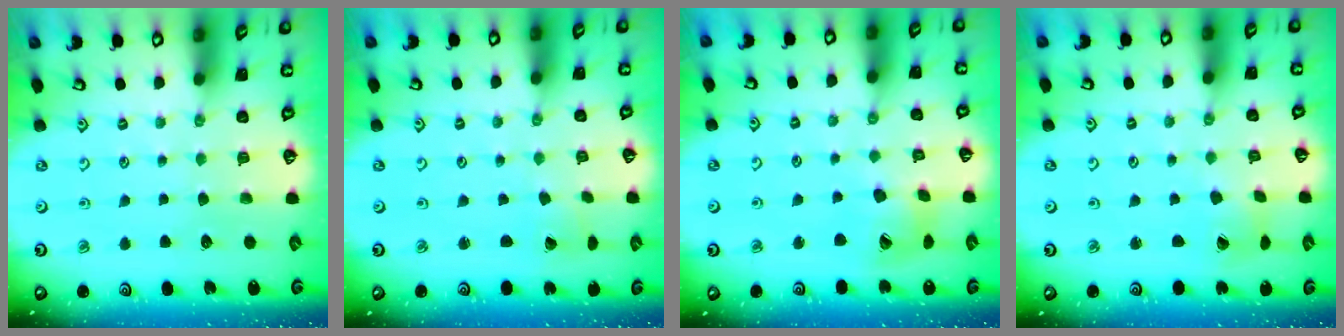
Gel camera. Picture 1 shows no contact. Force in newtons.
{"total": 1.3, "press": 1.3, "slide": 0.1}
{"total": 13.2, "press": 13.2, "slide": 1.5}
{"total": 2.1, "press": 2.0, "slide": 0.3}